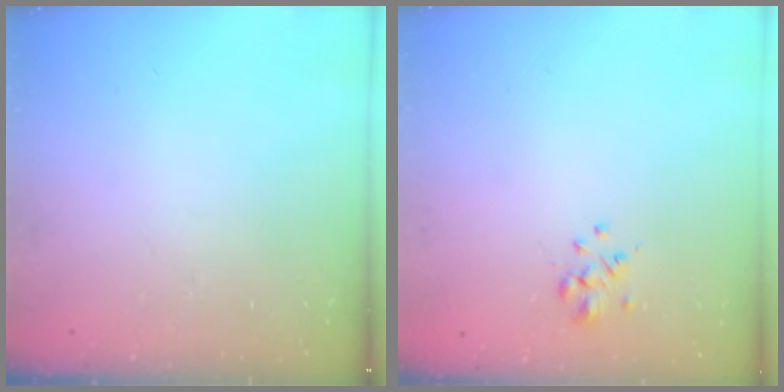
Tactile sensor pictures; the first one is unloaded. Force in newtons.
{"total": 2.3, "press": 1.9, "slide": 1.2}